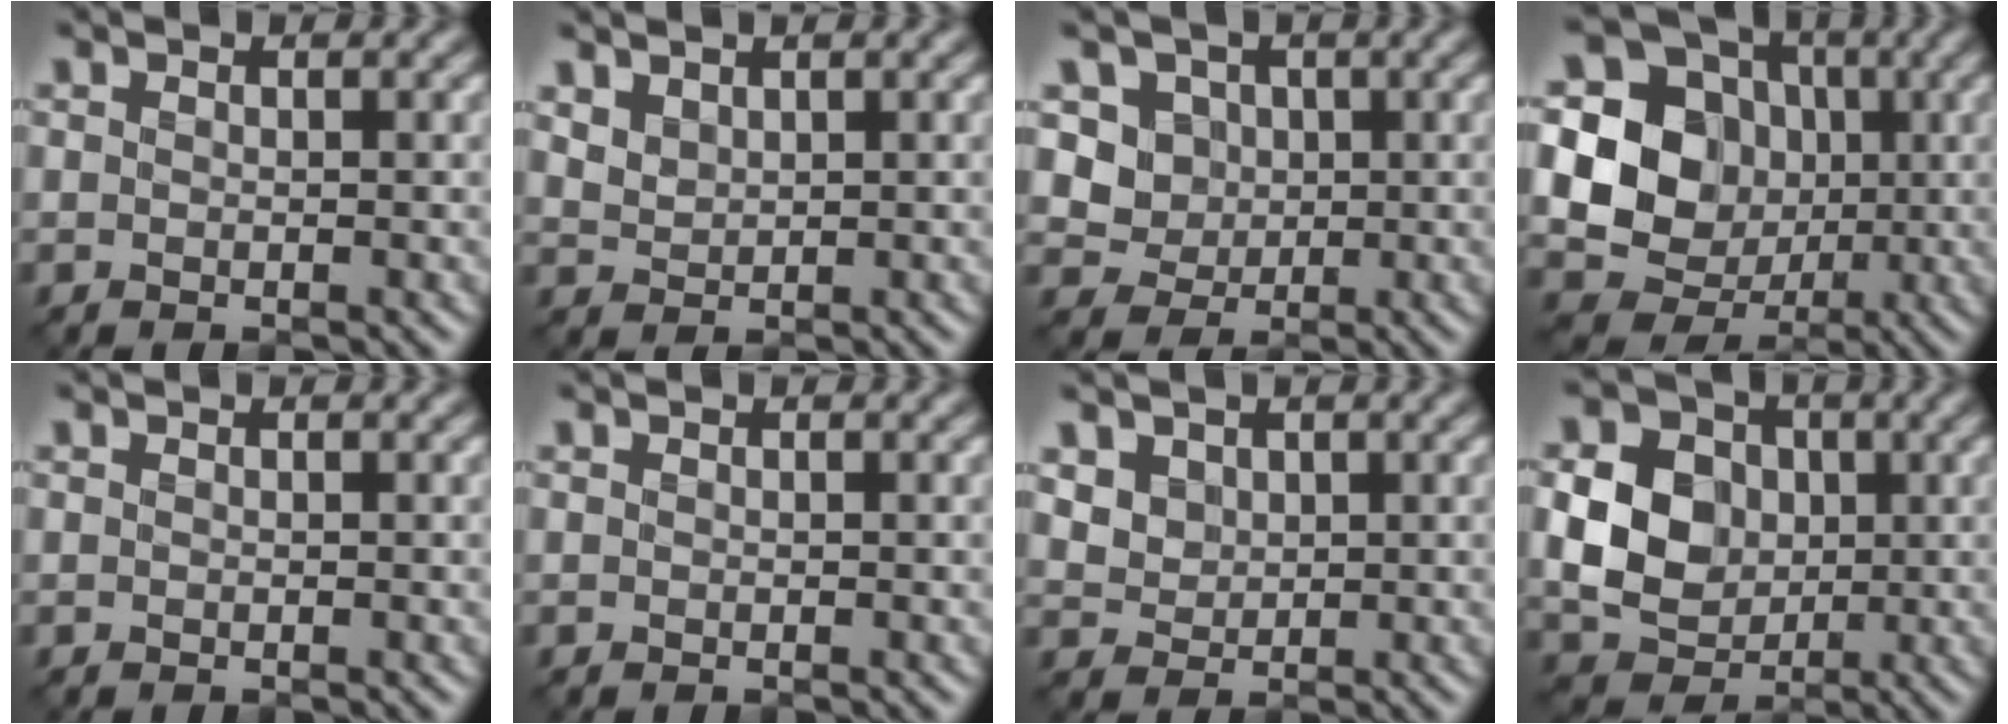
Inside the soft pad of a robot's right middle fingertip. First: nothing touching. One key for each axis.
{"total": 1.9, "fx": 1.4, "fy": 1.0, "fz": 0.8, "tx": -0.021, "ty": 0.000, "tz": 0.032}
{"total": 3.3, "fx": 0.8, "fy": 3.0, "fz": 1.1, "tx": -0.024, "ty": -0.012, "tz": 0.034}
{"total": 10.2, "fx": 0.6, "fy": 9.2, "fz": 4.6, "tx": -0.083, "ty": -0.006, "tz": -0.009}
{"total": 0.0}
{"total": 0.0}
{"total": 3.5, "fx": 2.0, "fy": 2.5, "fz": 1.4, "tx": -0.052, "ty": 0.001, "tz": 0.053}
{"total": 6.7, "fx": 0.4, "fy": 5.6, "fz": 3.6, "tx": -0.080, "ty": -0.001, "tz": 0.000}